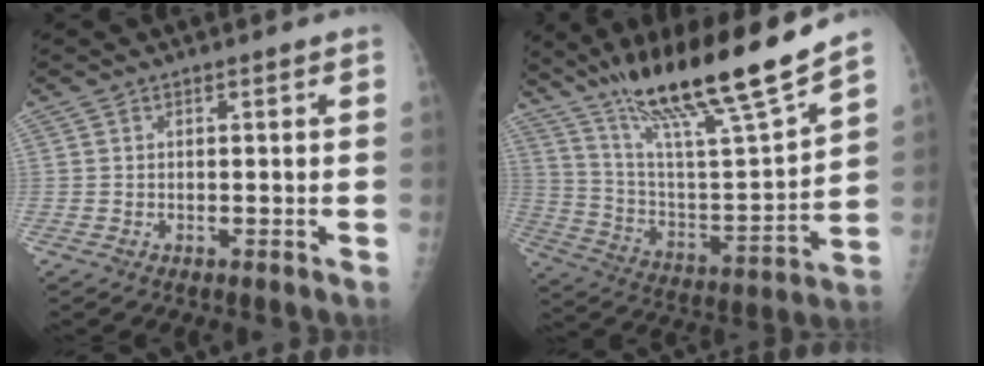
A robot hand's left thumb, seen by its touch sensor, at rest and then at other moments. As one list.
[{"total": 24.3, "force": [17.8, 2.1, 16.4], "torque": [-0.259, -0.065, 0.315]}]